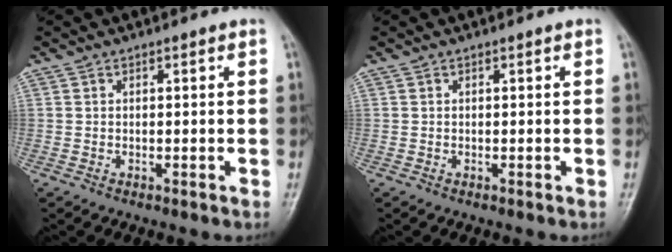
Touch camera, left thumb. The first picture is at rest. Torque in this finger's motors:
{"motor_torque": [0.00, 0.00, -0.01, -0.01, 0.00]}